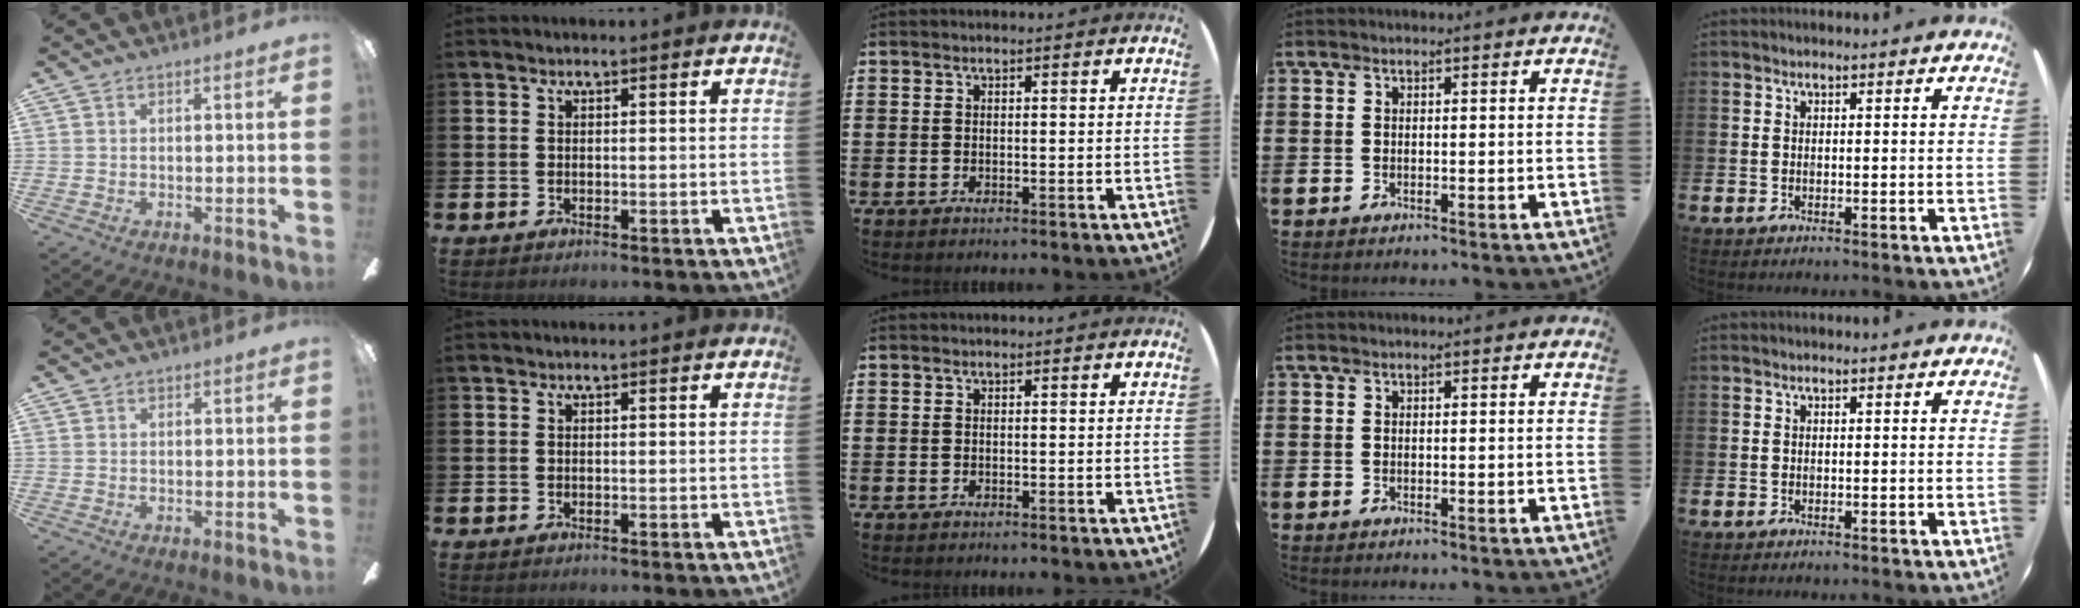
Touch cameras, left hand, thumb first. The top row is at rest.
{"thumb": {"total": 0.5, "force": [0.4, 0.3, -0.1], "torque": [0.002, 0.002, 0.007]}}